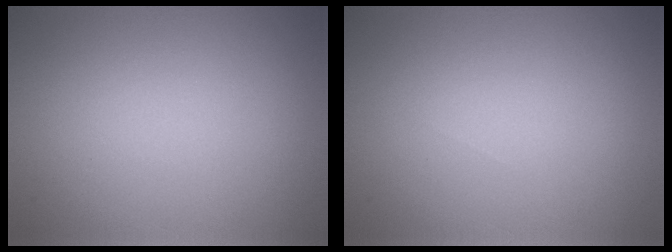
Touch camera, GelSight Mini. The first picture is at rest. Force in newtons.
{"total": 0.0}